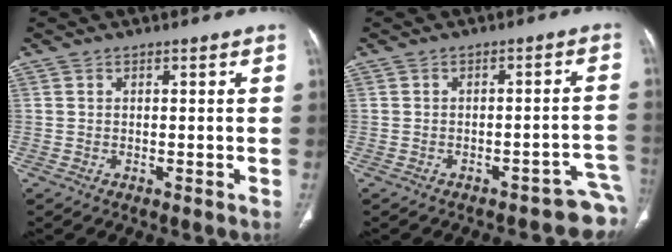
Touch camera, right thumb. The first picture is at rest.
{"total": 8.7, "force": [-5.6, 3.5, 5.6], "torque": [-0.039, 0.050, -0.069]}